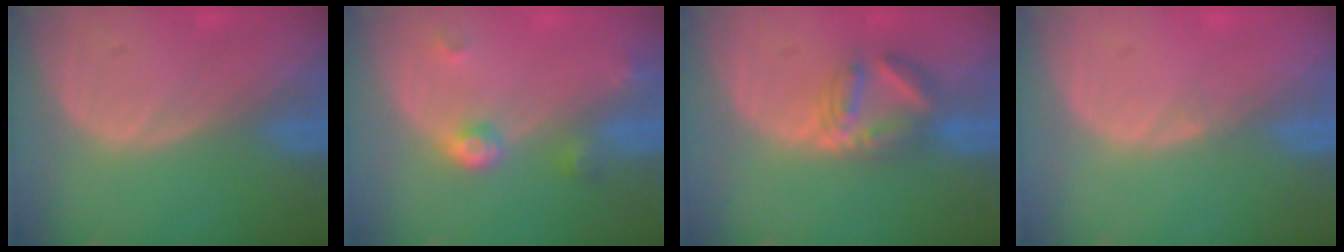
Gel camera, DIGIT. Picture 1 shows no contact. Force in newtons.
{"total": 3.9, "press": 3.6, "slide": 1.5}
{"total": 5.7, "press": 5.6, "slide": 1.2}
{"total": 0.6, "press": 0.4, "slide": 0.5}